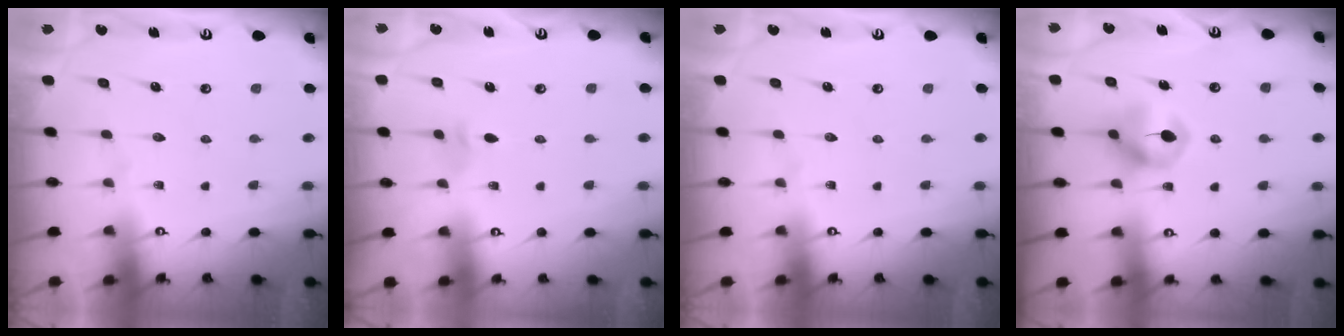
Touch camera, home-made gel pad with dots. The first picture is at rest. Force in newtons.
{"total": 2.8, "press": 2.7, "slide": 0.6}
{"total": 0.0}
{"total": 7.4, "press": 7.4, "slide": 0.2}